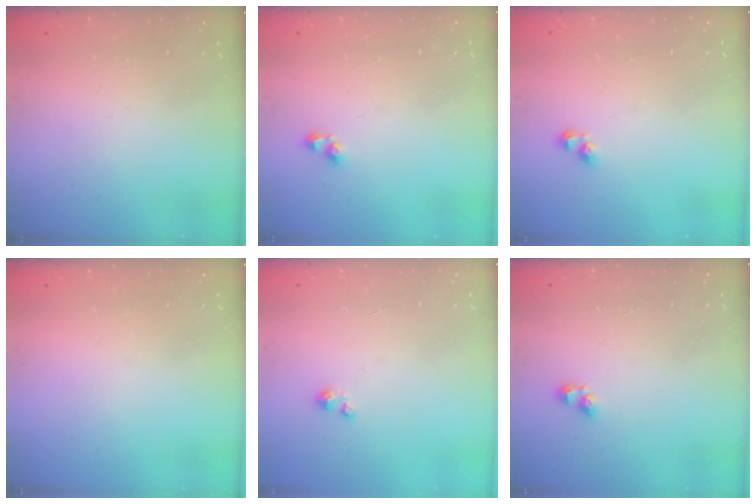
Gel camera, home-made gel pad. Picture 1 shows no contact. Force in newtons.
{"total": 3.8, "press": 3.8, "slide": 0.6}
{"total": 2.8, "press": 2.8, "slide": 0.3}
{"total": 0.0}
{"total": 1.2, "press": 1.1, "slide": 0.1}
{"total": 3.3, "press": 3.1, "slide": 1.2}